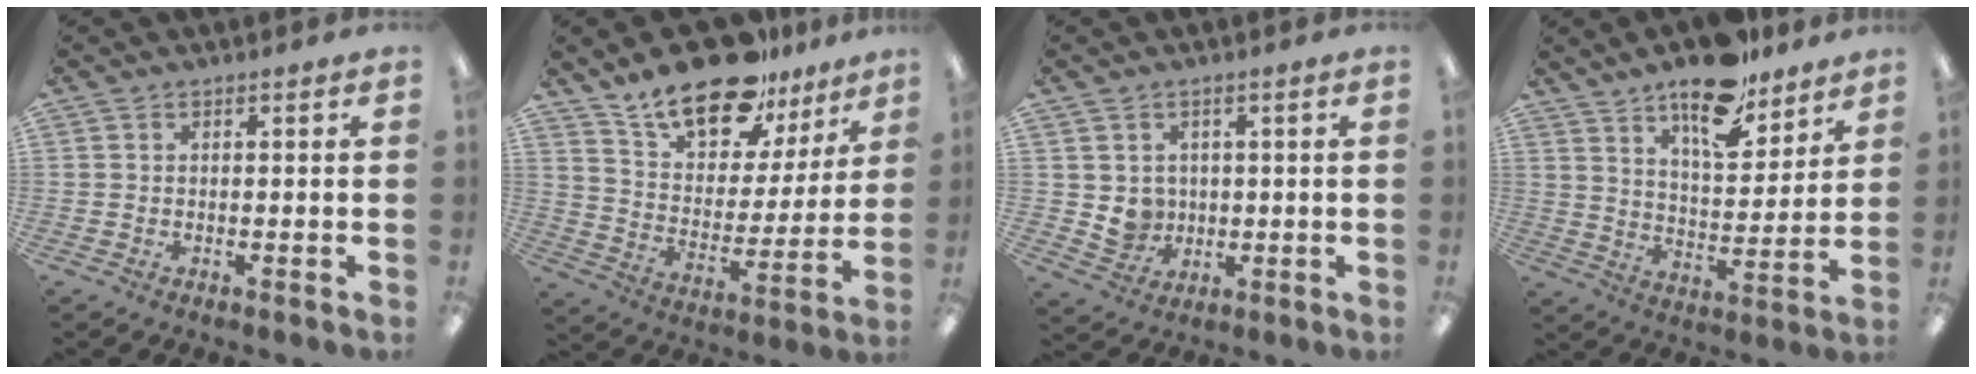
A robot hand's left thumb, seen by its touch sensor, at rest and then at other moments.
{"total": 19.0, "force": [14.9, 8.4, 8.3], "torque": [-0.144, -0.097, 0.261]}
{"total": 5.1, "force": [1.1, 4.8, 1.1], "torque": [-0.008, -0.002, 0.025]}
{"total": 15.5, "force": [12.0, 5.8, 7.8], "torque": [-0.116, -0.076, 0.208]}